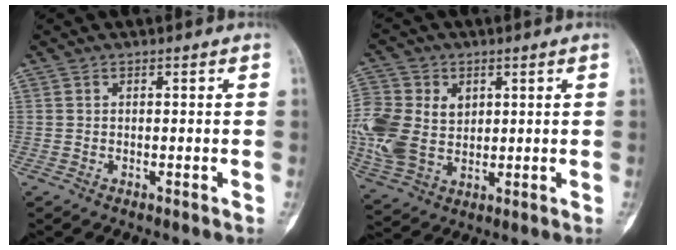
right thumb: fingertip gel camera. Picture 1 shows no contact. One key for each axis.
{"total": 15.7, "fx": 1.4, "fy": 11.9, "fz": 10.1, "tx": -0.236, "ty": -0.005, "tz": 0.035}